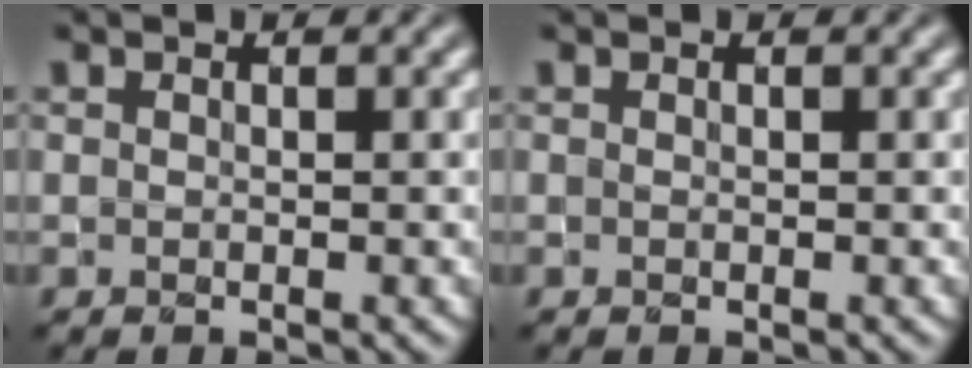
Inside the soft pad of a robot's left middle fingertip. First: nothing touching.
{"total": 0.0}